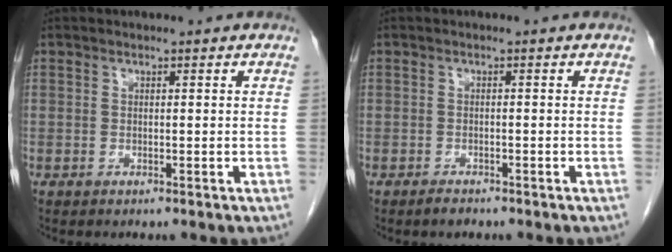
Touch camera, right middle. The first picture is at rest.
{"total": 1.3, "force": [-1.1, 0.5, 0.5], "torque": [-0.014, -0.002, -0.015]}